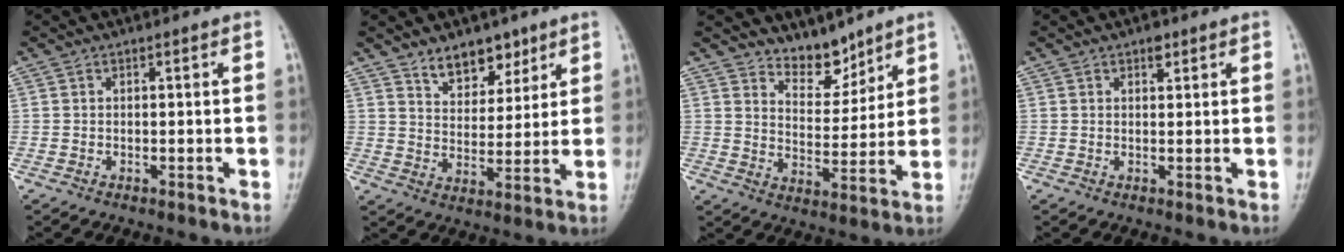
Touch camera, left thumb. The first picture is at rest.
{"total": 8.0, "force": [5.6, 4.6, 3.4], "torque": [-0.015, -0.038, 0.097]}
{"total": 6.9, "force": [6.0, 3.1, 1.7], "torque": [0.001, -0.055, 0.111]}
{"total": 1.6, "force": [1.0, 0.9, 0.9], "torque": [-0.003, -0.003, 0.013]}